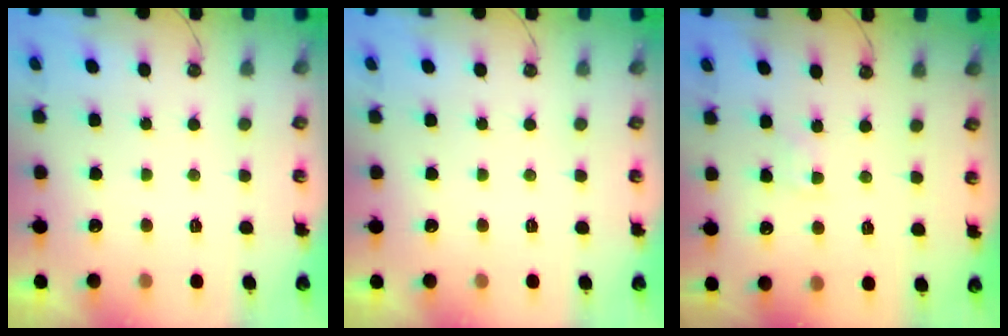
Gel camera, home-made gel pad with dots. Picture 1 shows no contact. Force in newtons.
{"total": 0.0}
{"total": 3.4, "press": 3.4, "slide": 0.4}